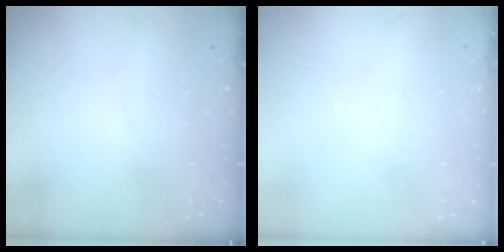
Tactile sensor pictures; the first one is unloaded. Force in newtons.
{"total": 1.5, "press": 1.5, "slide": 0.1}